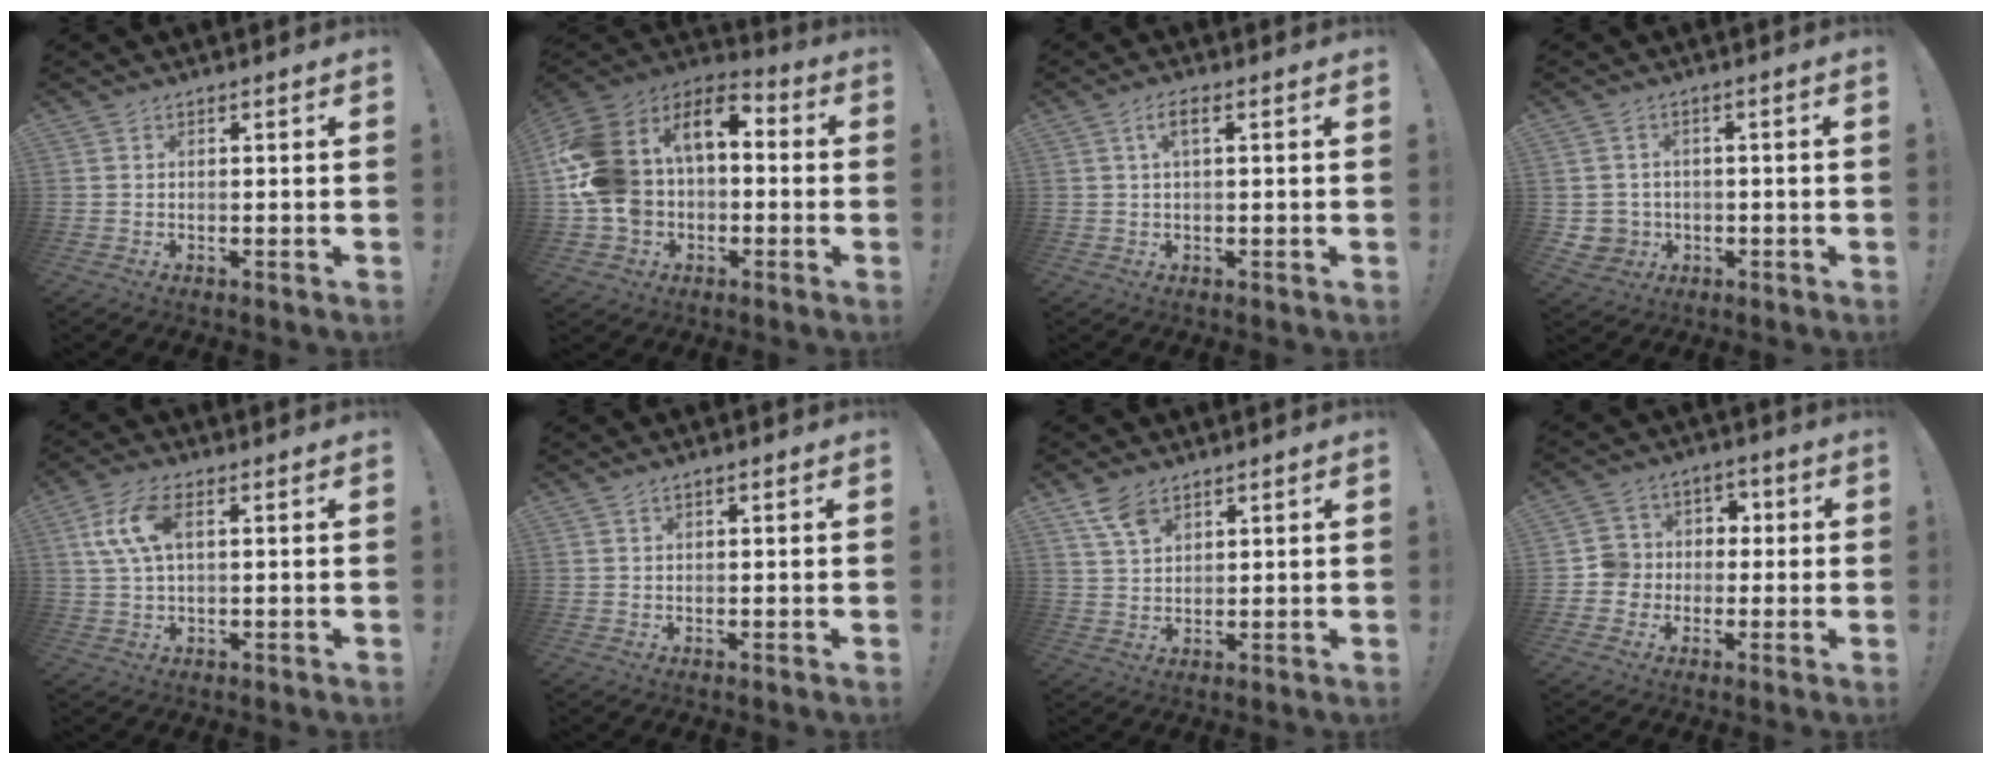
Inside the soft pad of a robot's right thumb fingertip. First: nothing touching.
{"total": 17.7, "force": [3.0, 13.4, 11.2], "torque": [-0.214, -0.008, 0.067]}
{"total": 3.6, "force": [1.3, 1.3, 3.1], "torque": [-0.054, 0.004, 0.020]}
{"total": 4.6, "force": [0.0, 4.6, 0.9], "torque": [-0.014, 0.002, 0.003]}
{"total": 10.0, "force": [2.5, 4.7, 8.5], "torque": [-0.166, 0.000, 0.046]}
{"total": 1.0, "force": [0.6, 0.4, 0.7], "torque": [-0.014, 0.002, 0.010]}
{"total": 6.6, "force": [4.3, 3.4, 3.6], "torque": [-0.067, -0.019, 0.082]}
{"total": 8.7, "force": [-1.5, 8.5, 1.3], "torque": [-0.009, 0.024, -0.022]}